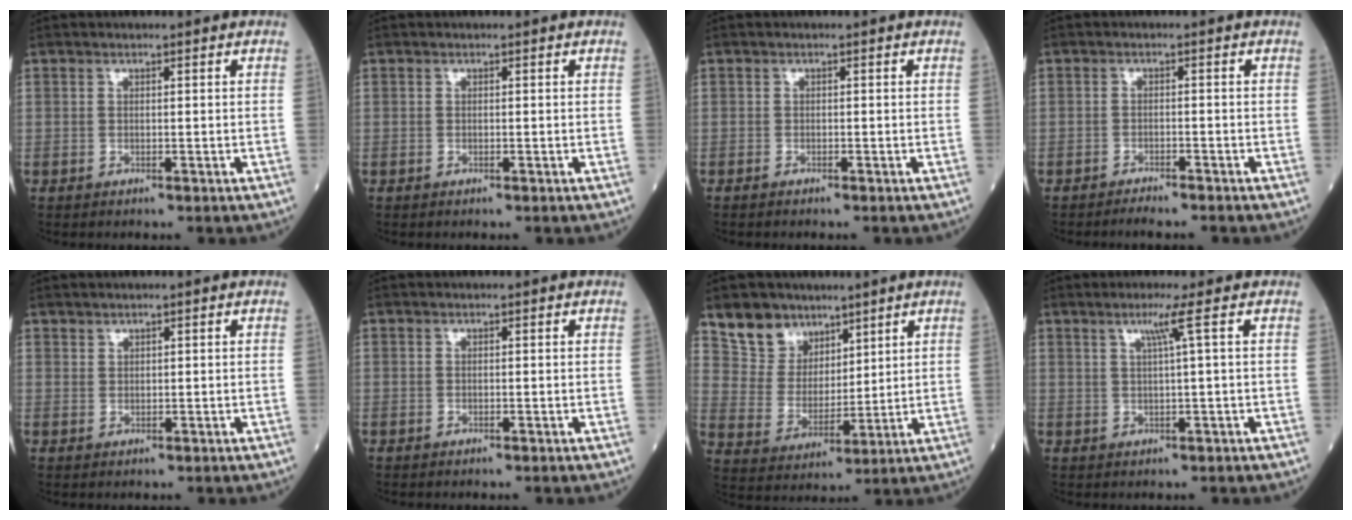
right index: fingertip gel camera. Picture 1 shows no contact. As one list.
[{"total": 0.0}, {"total": 1.4, "force": [-0.9, 0.8, 0.7], "torque": [-0.027, -0.004, -0.013]}, {"total": 3.9, "force": [-3.6, 0.7, 1.4], "torque": [-0.027, -0.005, -0.054]}, {"total": 1.0, "force": [0.6, 0.8, 0.2], "torque": [0.001, 0.004, 0.010]}, {"total": 0.0}, {"total": 10.0, "force": [7.0, 6.8, 1.9], "torque": [-0.050, 0.021, 0.145]}, {"total": 3.1, "force": [1.2, -0.9, 2.8], "torque": [-0.060, -0.002, 0.025]}]